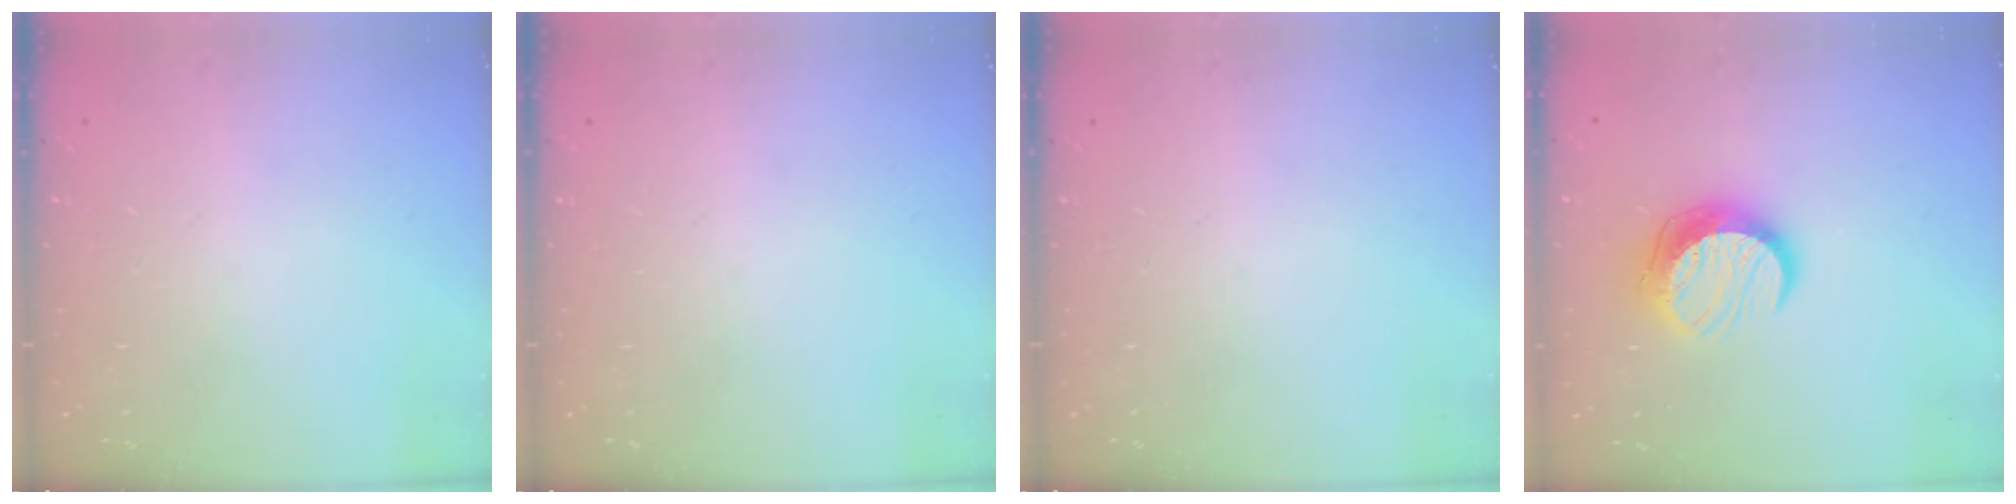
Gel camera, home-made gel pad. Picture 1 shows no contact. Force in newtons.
{"total": 0.0}
{"total": 0.0}
{"total": 13.0, "press": 12.9, "slide": 0.7}